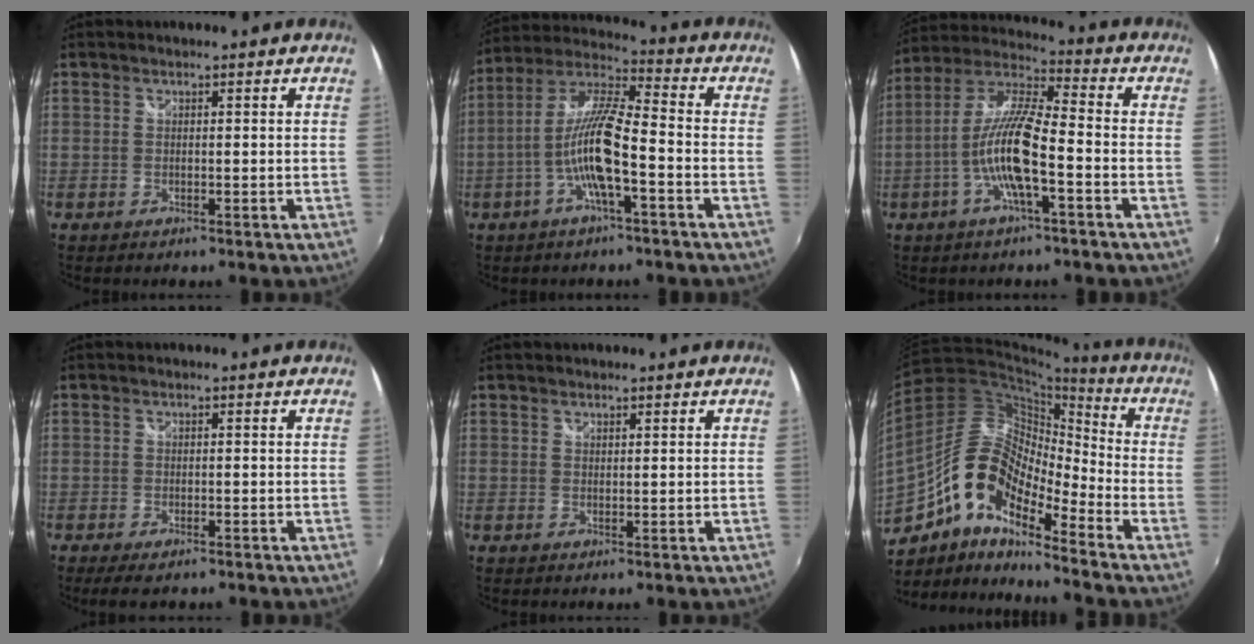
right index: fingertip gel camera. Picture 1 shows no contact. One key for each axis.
{"total": 11.9, "fx": -3.9, "fy": 1.7, "fz": 11.1, "tx": -0.219, "ty": 0.005, "tz": -0.071}
{"total": 12.3, "fx": -4.0, "fy": 1.9, "fz": 11.5, "tx": -0.226, "ty": 0.003, "tz": -0.076}
{"total": 4.1, "fx": -3.0, "fy": 1.4, "fz": 2.5, "tx": -0.054, "ty": -0.018, "tz": -0.050}
{"total": 0.6, "fx": 0.6, "fy": 0.1, "fz": 0.1, "tx": -0.002, "ty": 0.000, "tz": 0.010}
{"total": 16.4, "fx": -8.9, "fy": 6.4, "fz": 12.2, "tx": -0.218, "ty": 0.008, "tz": -0.182}